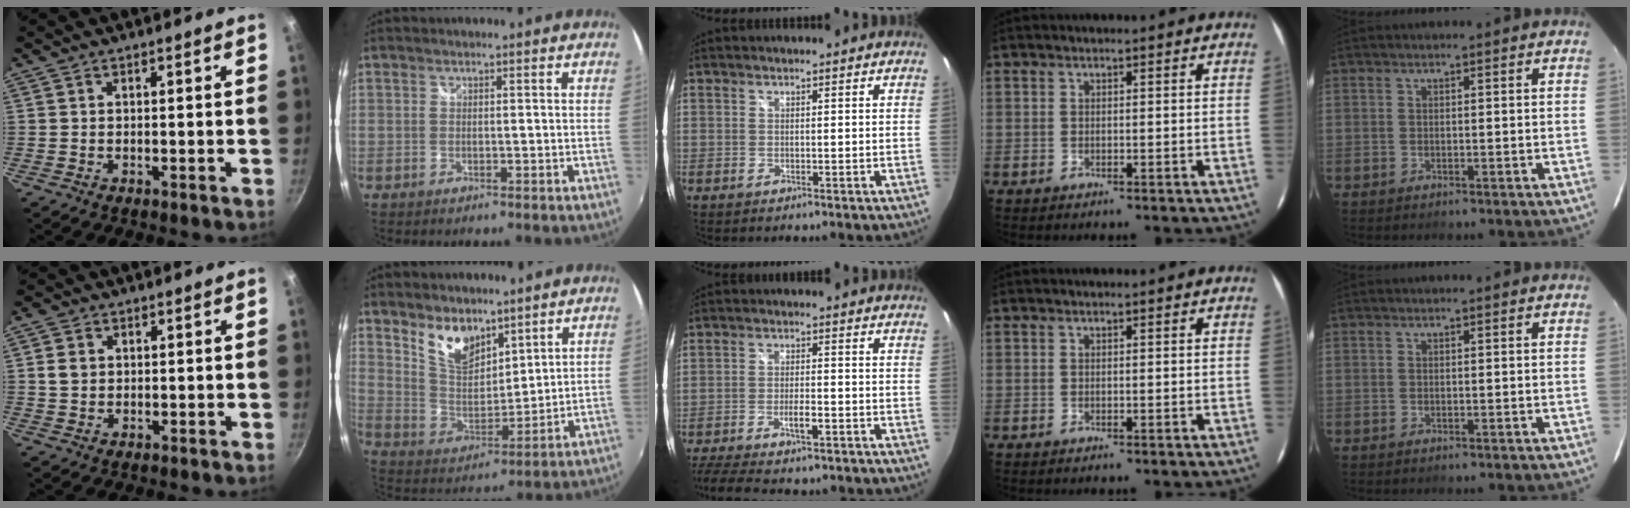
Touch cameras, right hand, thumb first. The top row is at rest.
{"thumb": {"total": 3.0, "force": [0.6, 2.4, 1.7], "torque": [-0.025, 0.002, 0.009]}, "index": {"total": 9.9, "force": [6.9, 5.0, 4.9], "torque": [-0.089, 0.001, 0.138]}, "middle": {"total": 9.9, "force": [-7.9, 2.2, 5.5], "torque": [-0.126, -0.016, -0.132]}}